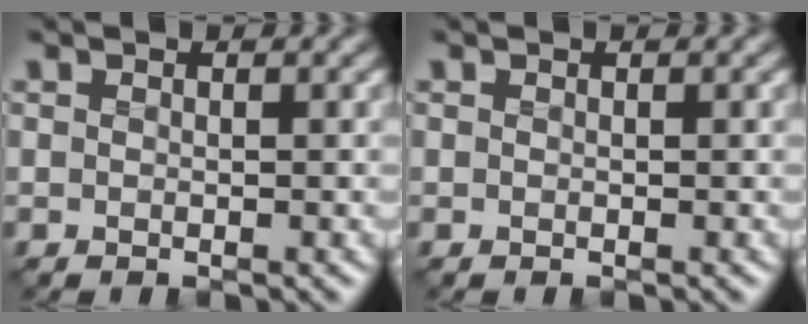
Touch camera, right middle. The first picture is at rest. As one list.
[{"total": 0.0}]